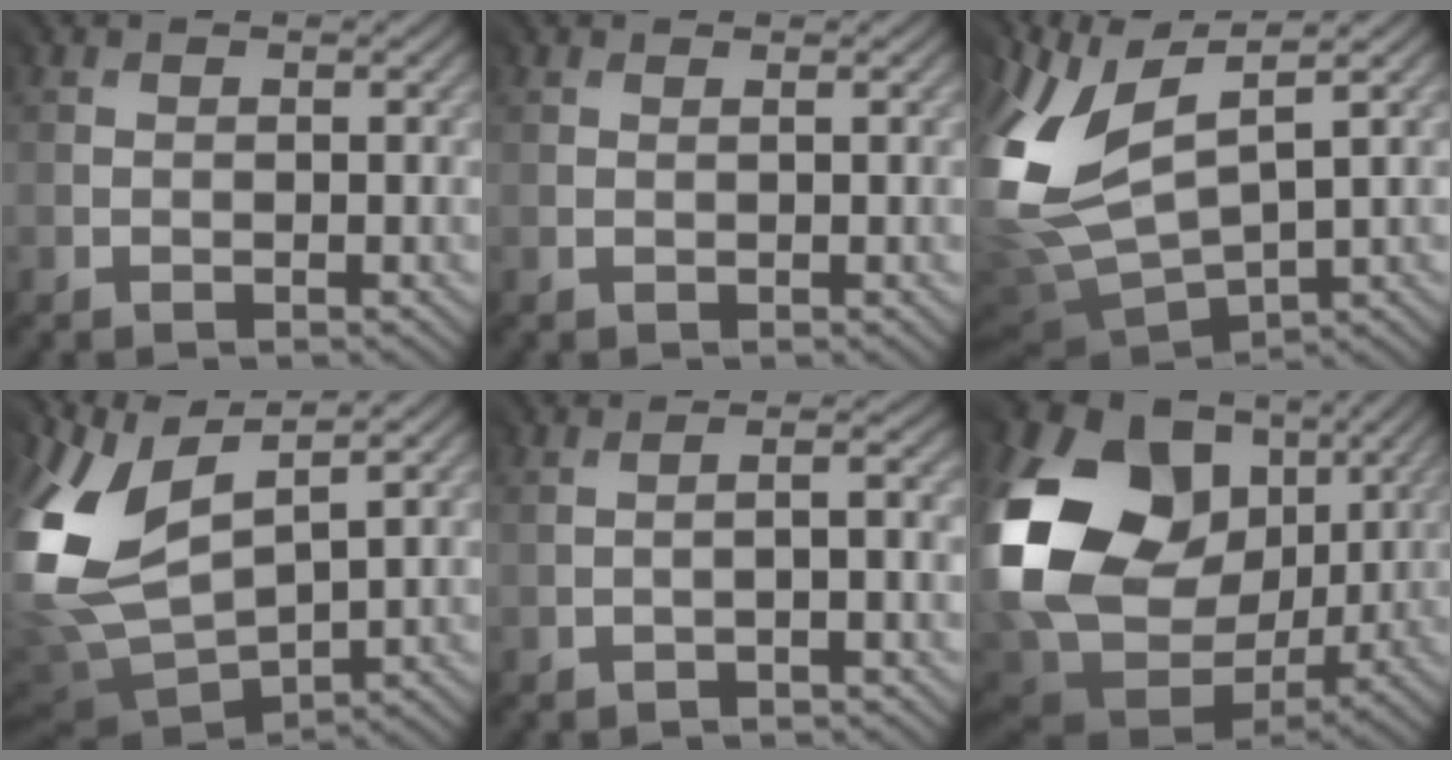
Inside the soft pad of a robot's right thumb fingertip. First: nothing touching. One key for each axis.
{"total": 0.6, "fx": 0.5, "fy": -0.4, "fz": 0.1, "tx": -0.001, "ty": 0.001, "tz": 0.009}
{"total": 10.2, "fx": 2.9, "fy": 4.9, "fz": 8.5, "tx": -0.229, "ty": 0.005, "tz": 0.057}
{"total": 10.7, "fx": 3.7, "fy": 6.0, "fz": 8.0, "tx": -0.227, "ty": 0.006, "tz": 0.072}
{"total": 1.1, "fx": -0.7, "fy": -0.4, "fz": 0.7, "tx": 0.002, "ty": 0.007, "tz": -0.013}
{"total": 19.2, "fx": 4.8, "fy": 15.2, "fz": 10.7, "tx": -0.280, "ty": -0.012, "tz": 0.133}